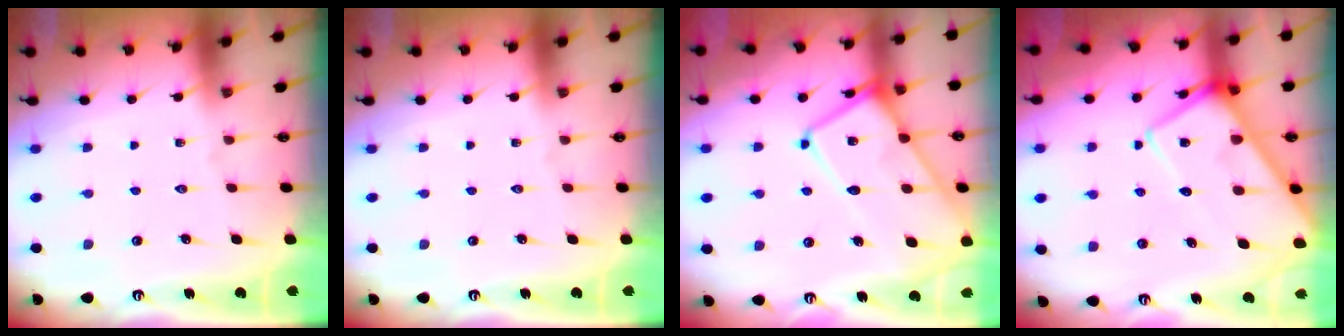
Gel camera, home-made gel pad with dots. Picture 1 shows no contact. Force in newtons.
{"total": 0.0}
{"total": 16.0, "press": 15.9, "slide": 1.6}
{"total": 13.2, "press": 13.1, "slide": 1.3}